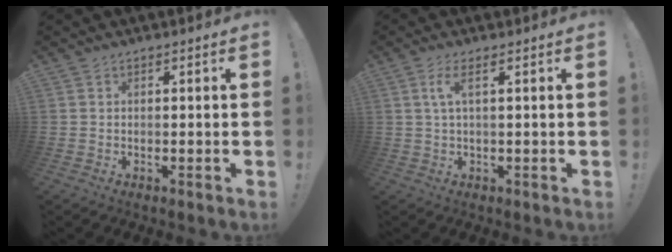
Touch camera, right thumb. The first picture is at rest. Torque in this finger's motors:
{"motor_torque": [-0.11, 0.14, -0.32, 0.15, 0.22]}